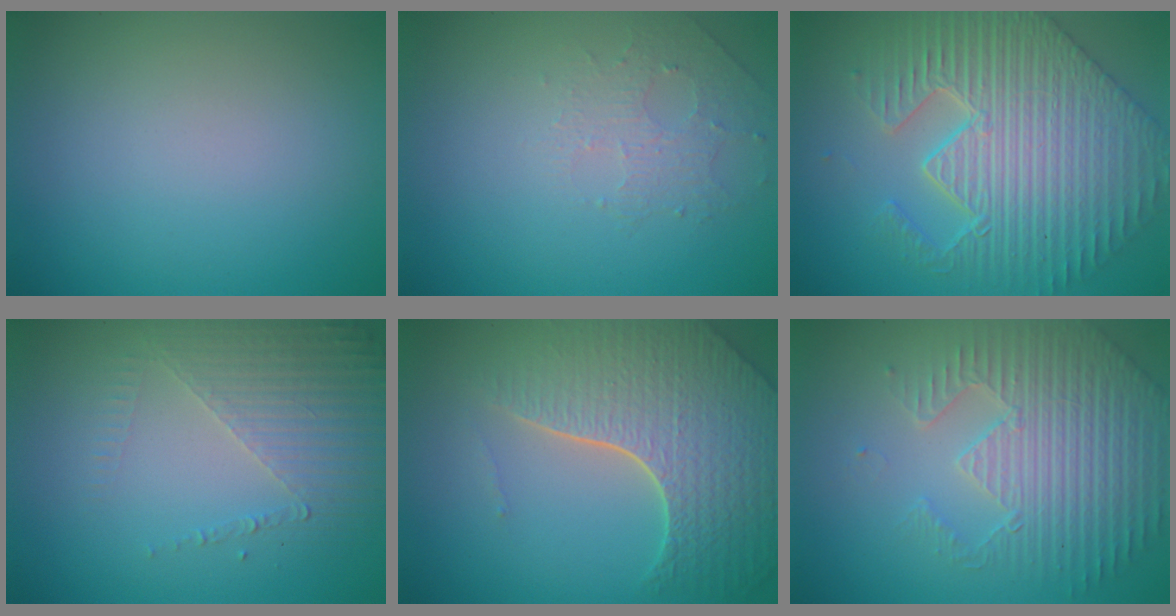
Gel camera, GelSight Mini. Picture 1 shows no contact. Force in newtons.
{"total": 1.5, "press": 1.0, "slide": 1.1}
{"total": 7.7, "press": 6.3, "slide": 4.6}
{"total": 5.2, "press": 3.1, "slide": 4.2}
{"total": 8.3, "press": 5.8, "slide": 6.0}
{"total": 4.9, "press": 4.5, "slide": 1.9}